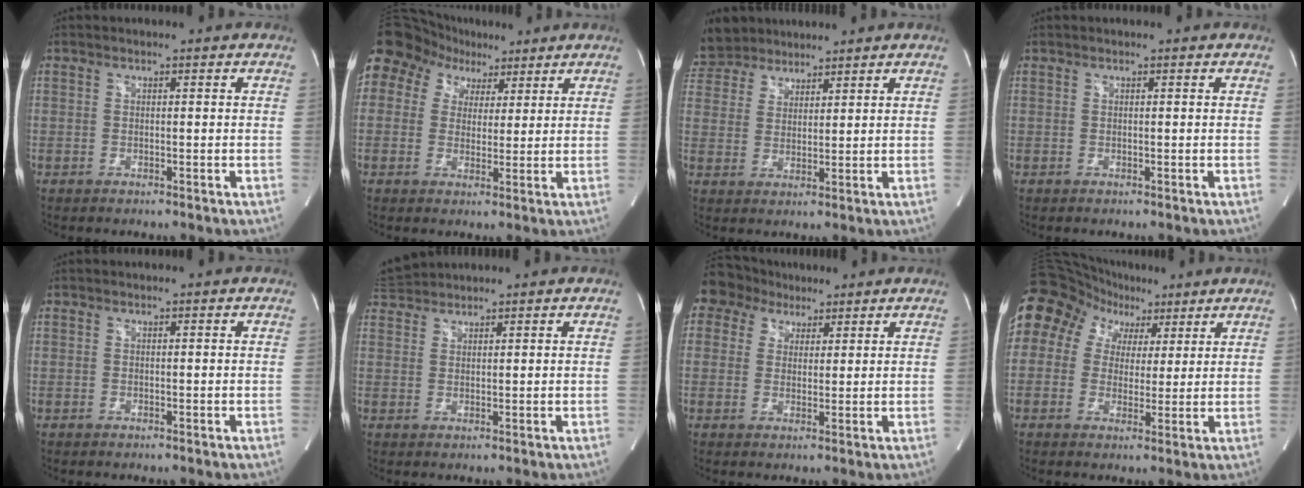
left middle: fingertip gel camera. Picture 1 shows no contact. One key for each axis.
{"total": 17.4, "fx": 9.6, "fy": 13.2, "fz": 5.9, "tx": -0.176, "ty": 0.080, "tz": 0.180}
{"total": 9.5, "fx": 8.4, "fy": 4.2, "fz": 1.5, "tx": -0.038, "ty": 0.027, "tz": 0.163}
{"total": 0.0}
{"total": 0.0}
{"total": 3.5, "fx": 3.5, "fy": 0.4, "fz": 0.0, "tx": -0.013, "ty": 0.025, "tz": 0.071}
{"total": 6.0, "fx": 4.4, "fy": 4.1, "fz": 0.0, "tx": -0.004, "ty": 0.026, "tz": 0.079}
{"total": 13.9, "fx": 7.0, "fy": 11.2, "fz": 4.3, "tx": -0.082, "ty": 0.073, "tz": 0.122}